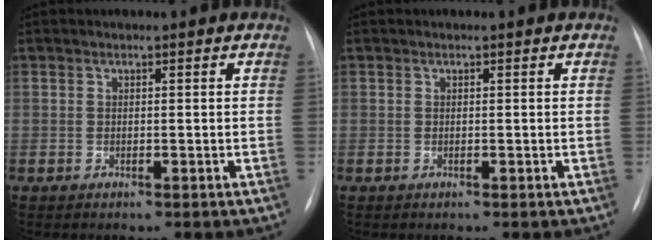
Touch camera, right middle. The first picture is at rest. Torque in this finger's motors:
{"motor_torque": [-0.01, 0.01, 0.00, 0.00]}